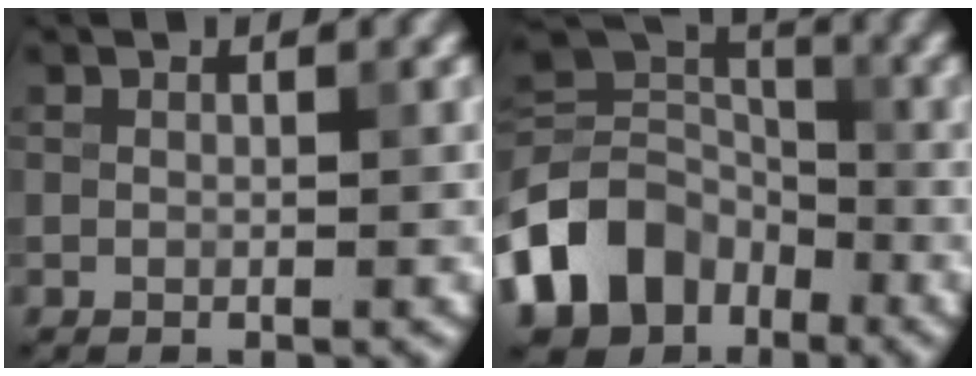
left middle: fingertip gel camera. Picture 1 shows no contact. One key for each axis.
{"total": 9.5, "fx": -4.3, "fy": 7.3, "fz": 4.3, "tx": -0.090, "ty": -0.002, "tz": -0.095}